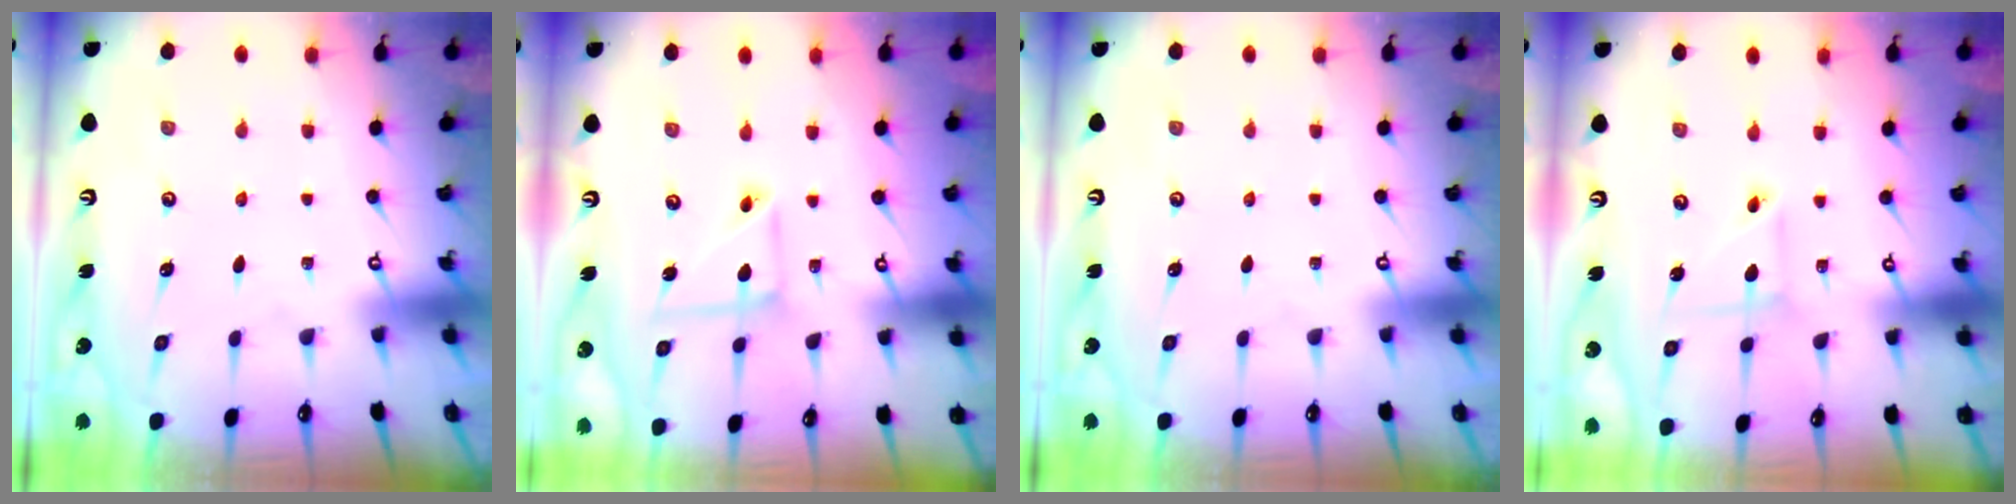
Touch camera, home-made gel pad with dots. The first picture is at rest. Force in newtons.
{"total": 5.8, "press": 5.8, "slide": 0.6}
{"total": 0.0}
{"total": 2.8, "press": 2.8, "slide": 0.3}